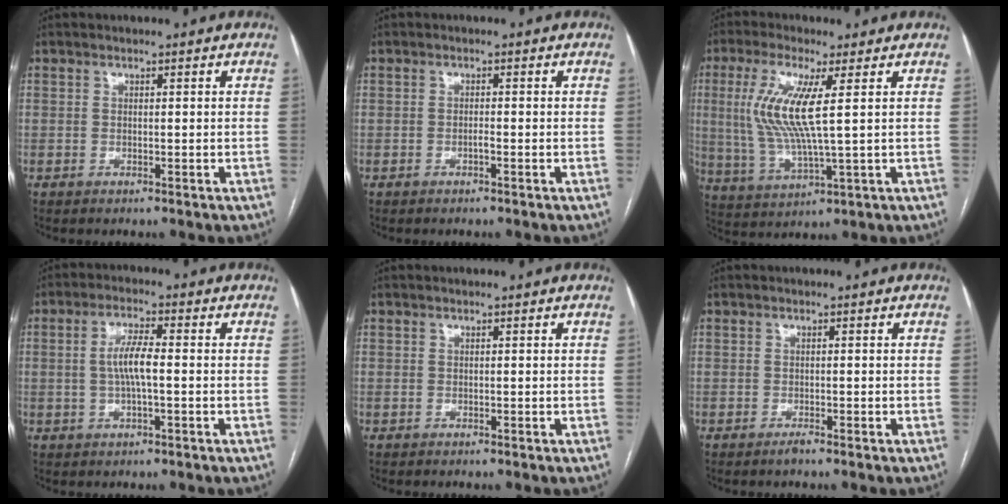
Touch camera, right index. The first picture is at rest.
{"total": 0.7, "force": [-0.5, 0.1, 0.6], "torque": [-0.011, 0.001, -0.010]}
{"total": 10.7, "force": [2.2, 0.9, 10.4], "torque": [-0.242, -0.005, 0.044]}
{"total": 3.9, "force": [0.0, 0.4, 3.9], "torque": [-0.079, 0.001, 0.002]}
{"total": 0.0}
{"total": 0.7, "force": [-0.5, -0.1, 0.4], "torque": [-0.009, -0.003, -0.008]}